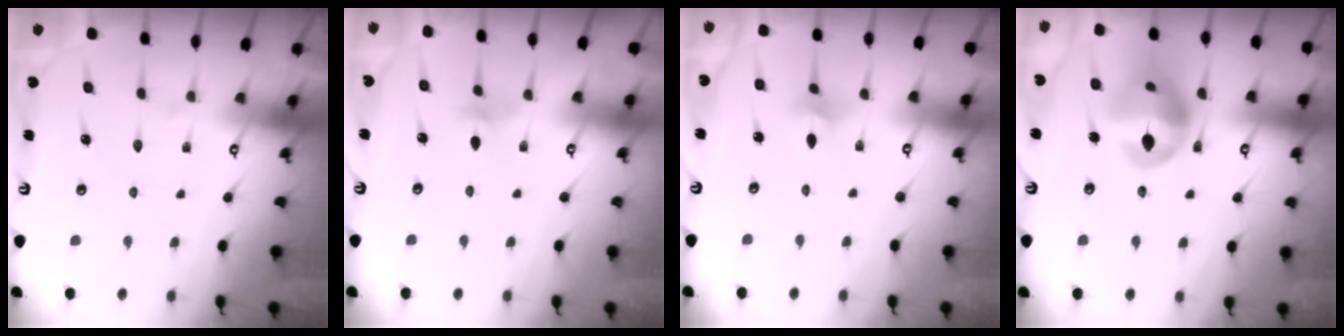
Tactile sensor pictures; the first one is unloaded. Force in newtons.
{"total": 3.3, "press": 3.2, "slide": 0.7}
{"total": 2.7, "press": 2.6, "slide": 0.7}
{"total": 14.8, "press": 14.7, "slide": 1.6}